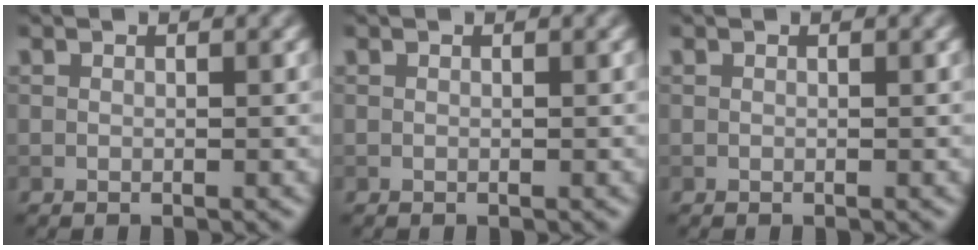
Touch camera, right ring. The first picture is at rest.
{"total": 0.0}
{"total": 0.0}